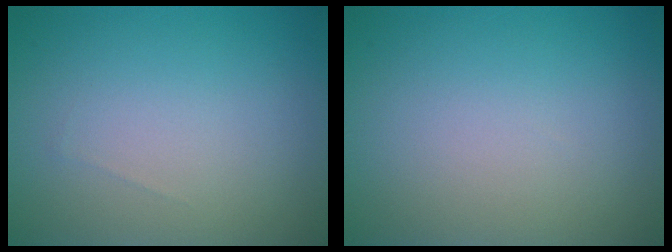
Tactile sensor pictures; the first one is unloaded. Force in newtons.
{"total": 0.0}